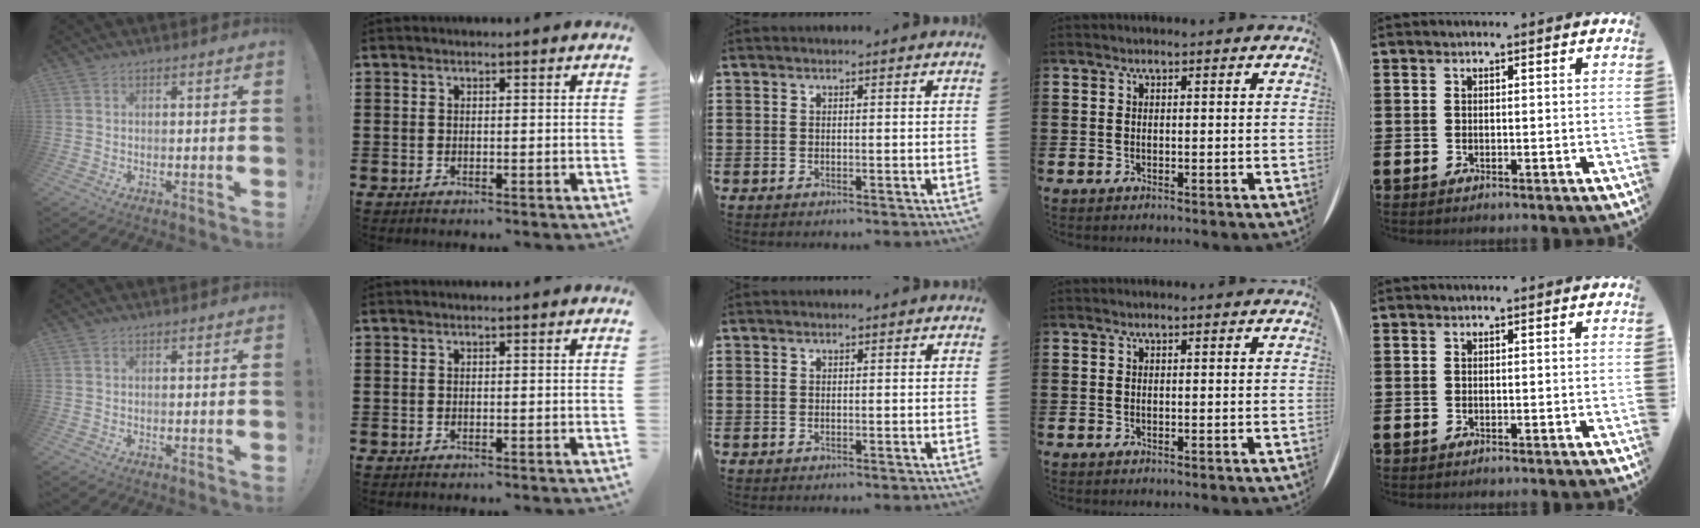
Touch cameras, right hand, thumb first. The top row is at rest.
{}